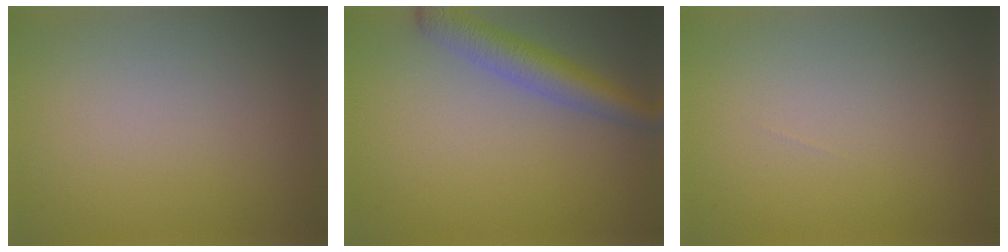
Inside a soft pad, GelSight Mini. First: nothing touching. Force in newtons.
{"total": 3.9, "press": 3.9, "slide": 0.2}
{"total": 0.0}